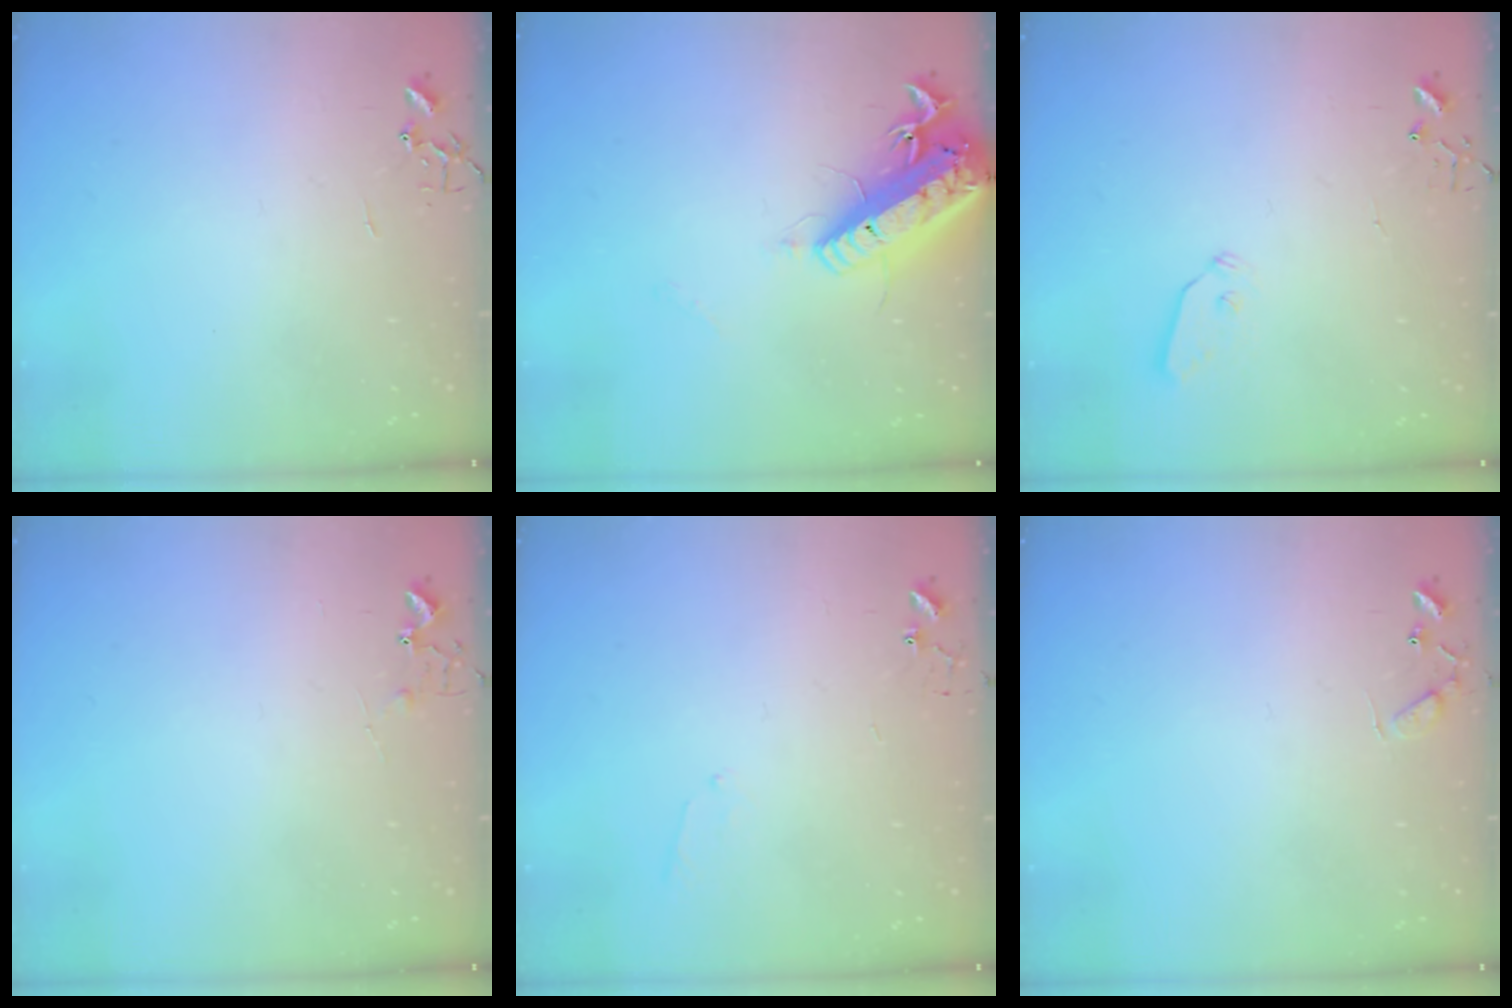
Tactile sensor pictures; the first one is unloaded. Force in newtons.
{"total": 18.1, "press": 17.7, "slide": 3.6}
{"total": 4.3, "press": 4.3, "slide": 0.3}
{"total": 5.4, "press": 5.4, "slide": 0.7}
{"total": 5.1, "press": 5.1, "slide": 0.5}
{"total": 5.6, "press": 5.6, "slide": 0.5}